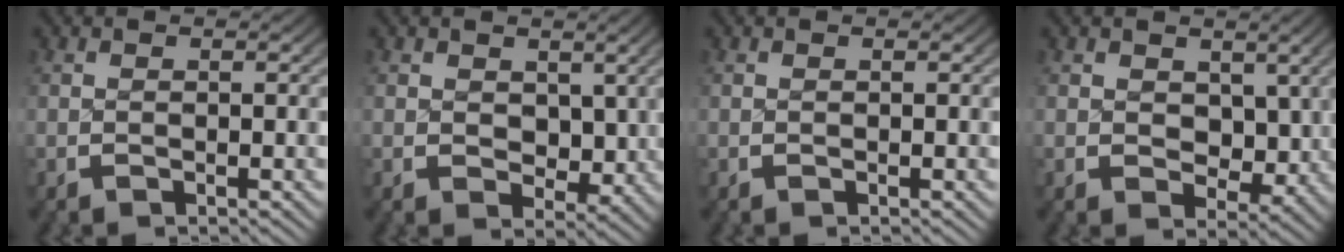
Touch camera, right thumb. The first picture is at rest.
{"total": 3.3, "force": [1.0, 2.4, 2.0], "torque": [-0.035, -0.025, 0.030]}
{"total": 0.0}
{"total": 4.3, "force": [1.2, 3.2, 2.6], "torque": [-0.046, -0.029, 0.034]}